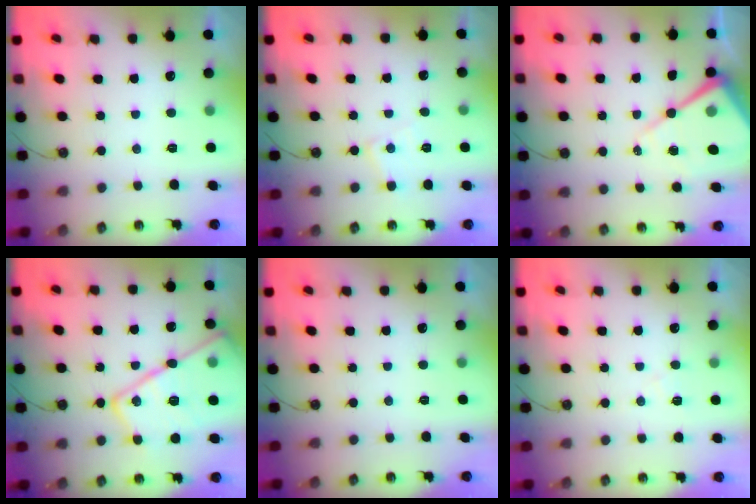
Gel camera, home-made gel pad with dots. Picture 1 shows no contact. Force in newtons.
{"total": 6.8, "press": 6.7, "slide": 0.7}
{"total": 13.3, "press": 13.2, "slide": 1.4}
{"total": 23.7, "press": 23.6, "slide": 1.7}
{"total": 0.0}
{"total": 7.4, "press": 7.4, "slide": 0.8}